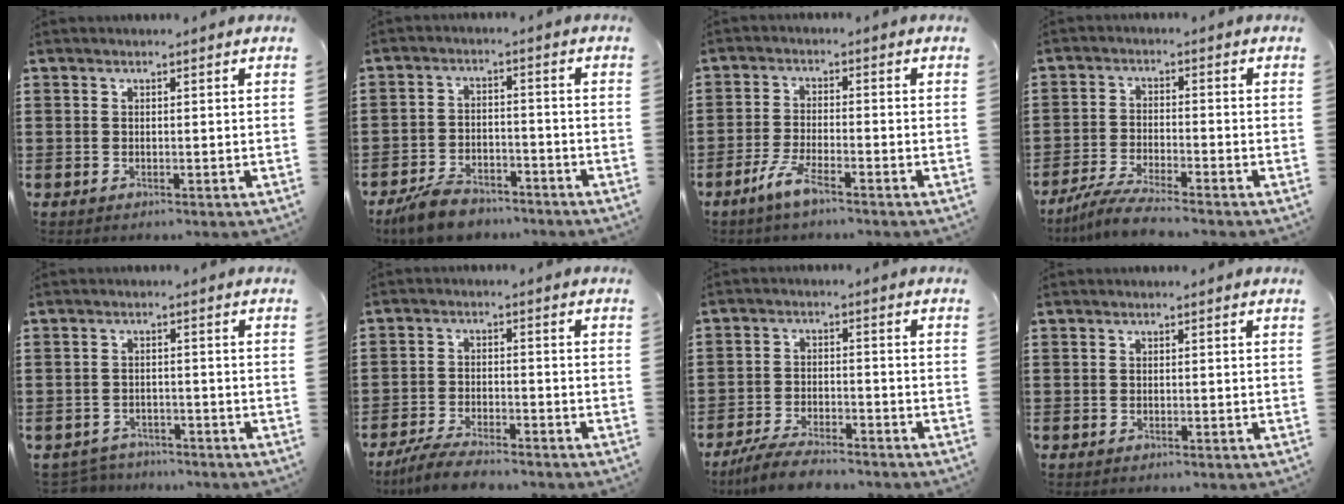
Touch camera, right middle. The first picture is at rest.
{"total": 5.4, "force": [-4.9, 1.6, 1.7], "torque": [-0.048, 0.003, -0.100]}
{"total": 4.6, "force": [-3.1, 0.5, 3.4], "torque": [-0.075, -0.006, -0.060]}
{"total": 4.8, "force": [-4.4, -0.1, 2.1], "torque": [-0.057, -0.016, -0.087]}
{"total": 2.8, "force": [-2.7, 0.4, -0.3], "torque": [-0.006, -0.002, -0.061]}
{"total": 4.7, "force": [-4.4, 0.6, 1.4], "torque": [-0.039, -0.001, -0.091]}
{"total": 5.1, "force": [-4.8, 0.8, 1.6], "torque": [-0.041, 0.000, -0.097]}
{"total": 0.0}